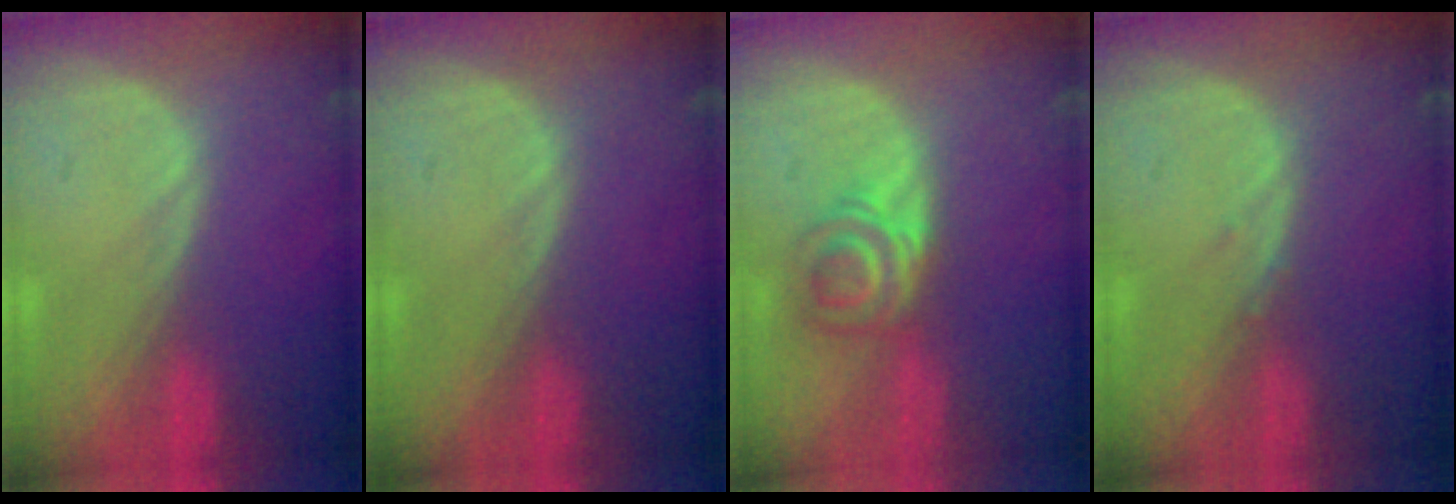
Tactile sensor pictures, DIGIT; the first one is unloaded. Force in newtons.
{"total": 0.0}
{"total": 5.9, "press": 4.9, "slide": 3.2}
{"total": 0.6, "press": 0.6, "slide": 0.3}